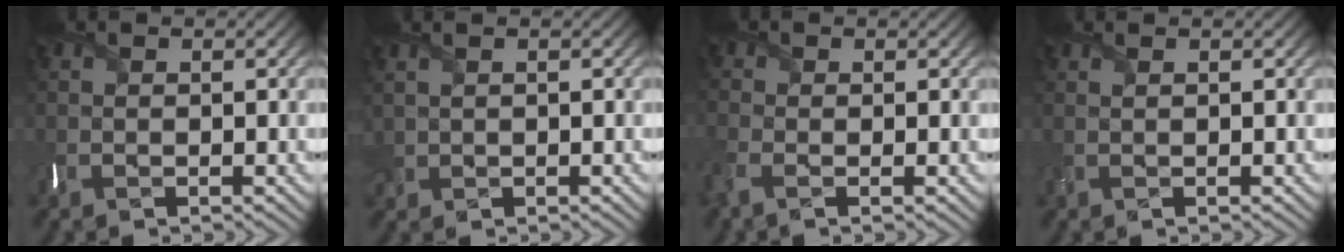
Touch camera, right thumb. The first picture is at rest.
{"total": 1.6, "force": [0.9, 0.9, 0.9], "torque": [-0.034, 0.004, 0.025]}
{"total": 2.7, "force": [-1.3, 1.2, 2.0], "torque": [-0.066, -0.009, -0.039]}
{"total": 0.7, "force": [0.4, 0.0, 0.6], "torque": [-0.019, 0.002, 0.004]}